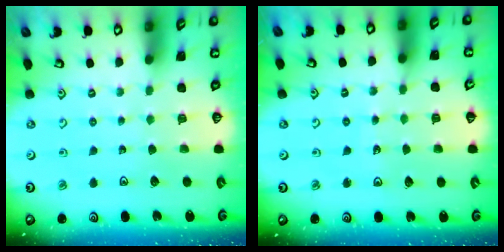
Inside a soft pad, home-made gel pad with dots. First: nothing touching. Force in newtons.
{"total": 3.9, "press": 3.8, "slide": 0.4}